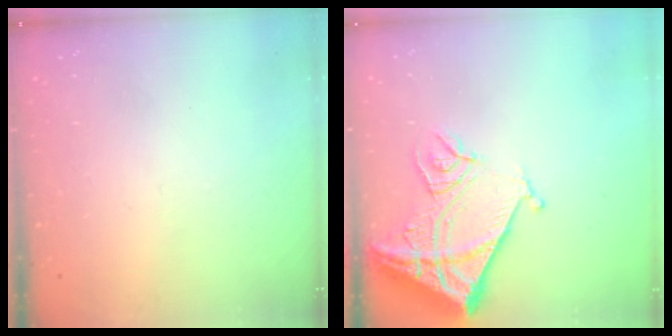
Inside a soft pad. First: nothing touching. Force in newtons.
{"total": 14.7, "press": 14.6, "slide": 1.6}